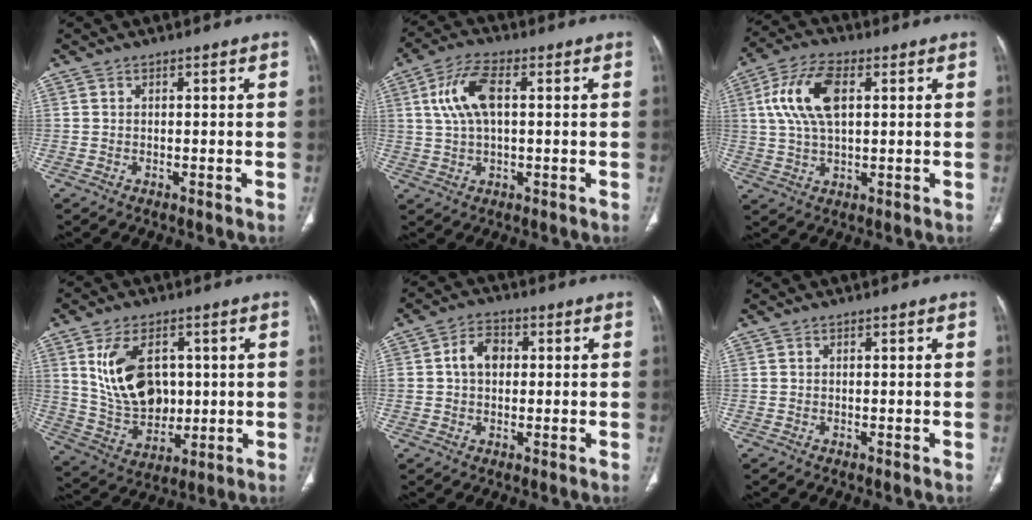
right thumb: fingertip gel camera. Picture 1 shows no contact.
{"total": 9.2, "force": [1.8, 4.4, 7.8], "torque": [-0.163, 0.015, 0.034]}
{"total": 11.9, "force": [2.9, 6.0, 9.8], "torque": [-0.202, 0.012, 0.053]}
{"total": 14.4, "force": [3.2, 9.6, 10.3], "torque": [-0.155, -0.014, 0.076]}
{"total": 5.7, "force": [0.7, 4.2, 3.8], "torque": [-0.056, 0.013, 0.010]}
{"total": 0.0}